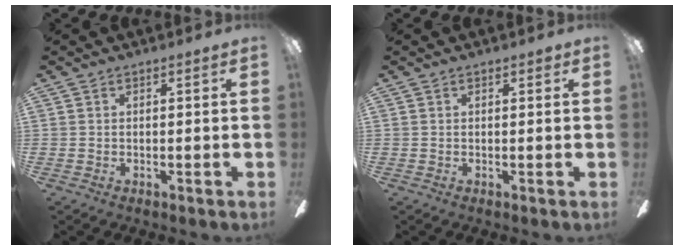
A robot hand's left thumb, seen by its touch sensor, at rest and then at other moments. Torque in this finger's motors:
{"motor_torque": [0.31, 0.16, 0.53, -0.06, 0.00]}